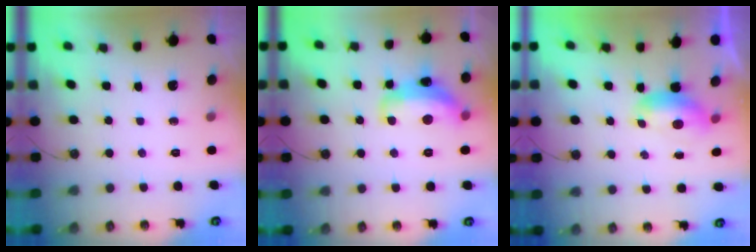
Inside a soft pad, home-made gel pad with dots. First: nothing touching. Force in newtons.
{"total": 8.9, "press": 8.9, "slide": 0.9}
{"total": 0.5, "press": 0.1, "slide": 0.5}